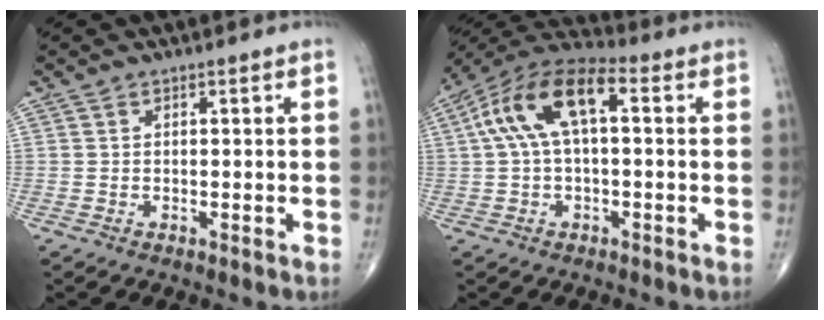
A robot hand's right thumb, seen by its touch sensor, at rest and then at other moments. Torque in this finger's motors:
{"motor_torque": [0.62, 0.67, 1.47, 0.06, 0.29]}